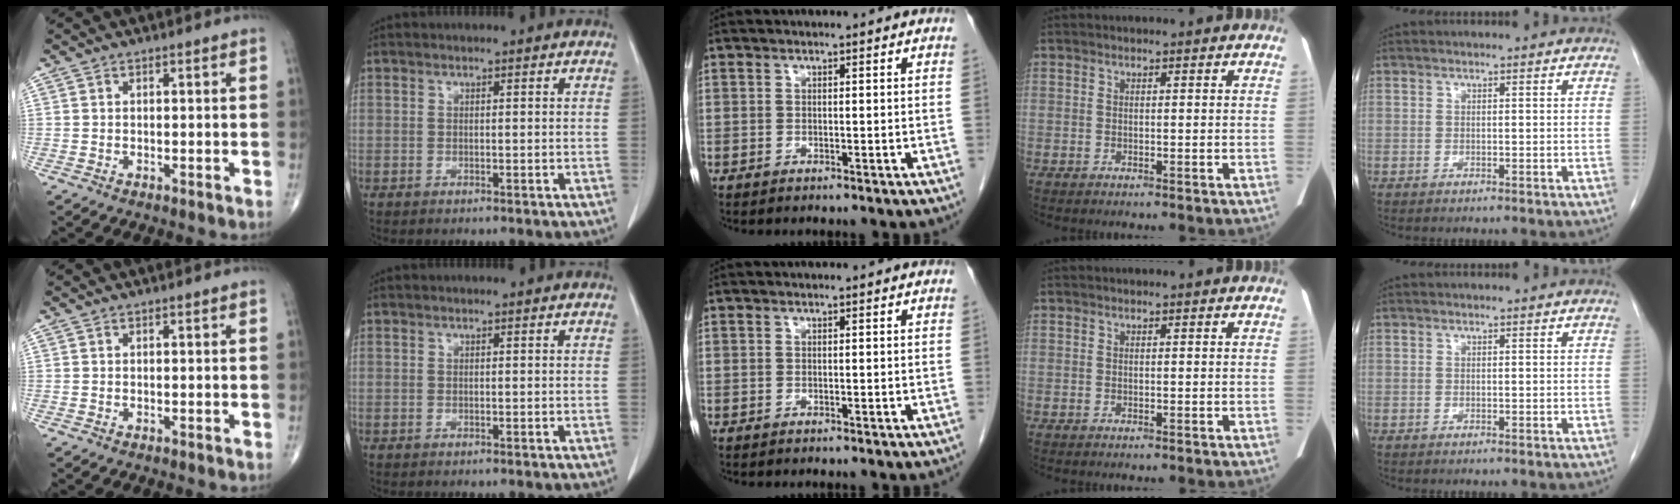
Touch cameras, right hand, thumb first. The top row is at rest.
{}